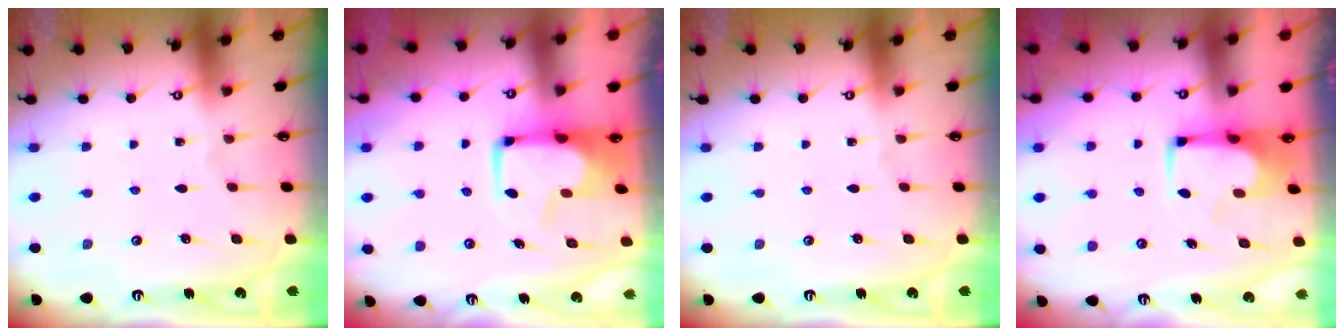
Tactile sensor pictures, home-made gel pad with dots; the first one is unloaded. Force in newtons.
{"total": 3.8, "press": 3.7, "slide": 0.7}
{"total": 0.0}
{"total": 0.6, "press": 0.3, "slide": 0.5}